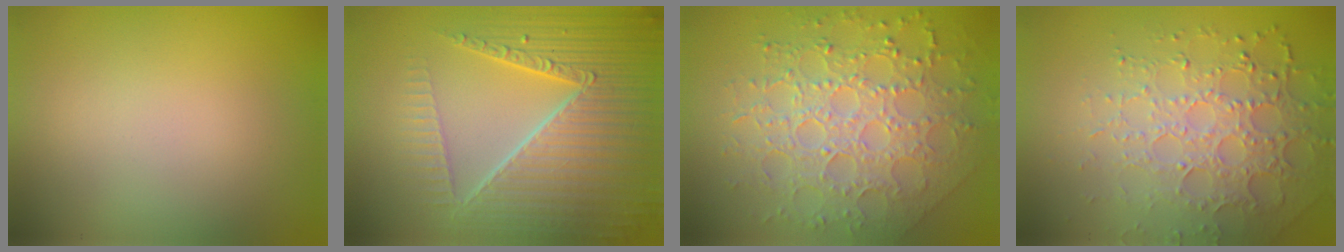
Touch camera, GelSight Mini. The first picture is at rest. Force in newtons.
{"total": 8.6, "press": 6.0, "slide": 6.2}
{"total": 7.8, "press": 5.6, "slide": 5.5}
{"total": 4.9, "press": 4.3, "slide": 2.5}